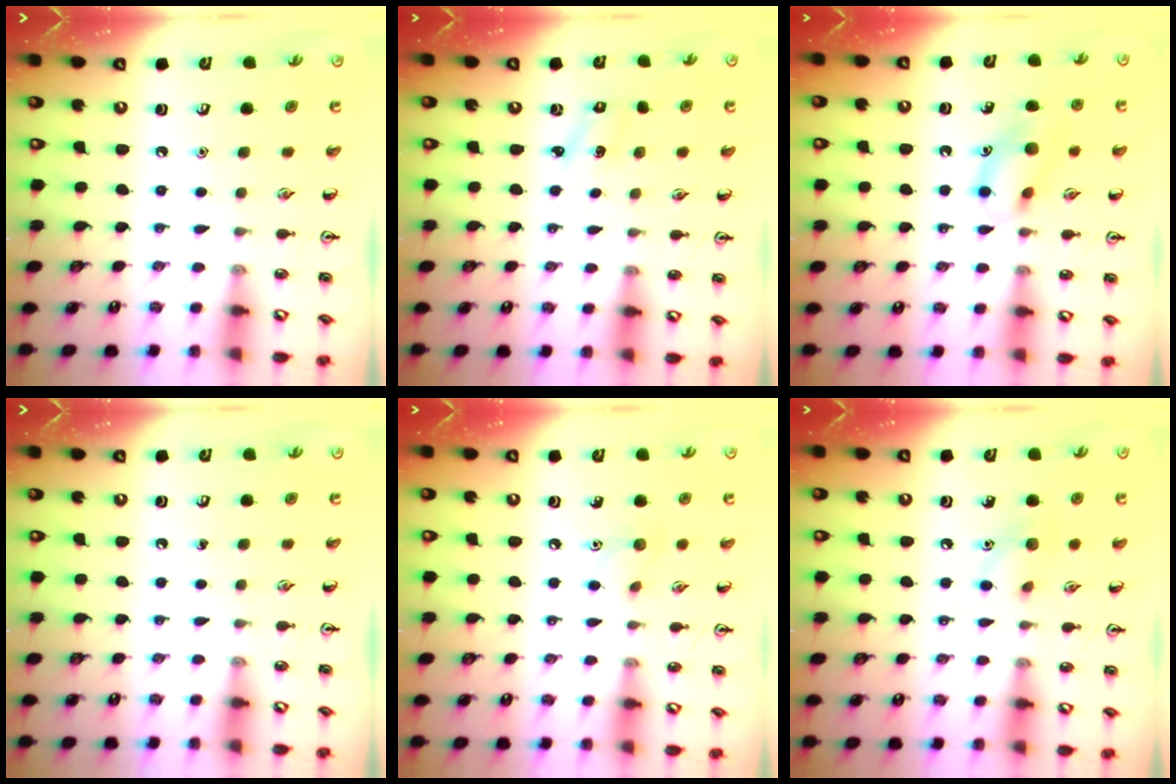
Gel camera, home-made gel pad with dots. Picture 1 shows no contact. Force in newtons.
{"total": 1.3, "press": 1.2, "slide": 0.5}
{"total": 11.8, "press": 11.7, "slide": 0.8}
{"total": 0.0}
{"total": 5.8, "press": 5.6, "slide": 1.7}
{"total": 6.3, "press": 6.0, "slide": 1.7}